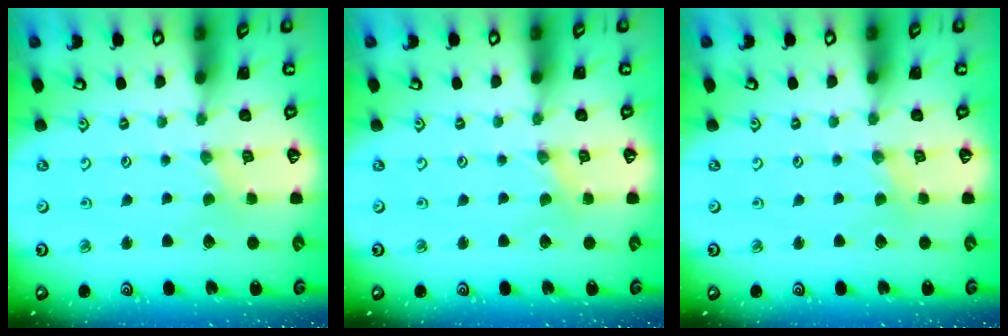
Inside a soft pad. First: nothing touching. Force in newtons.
{"total": 0.0}
{"total": 1.3, "press": 1.3, "slide": 0.1}